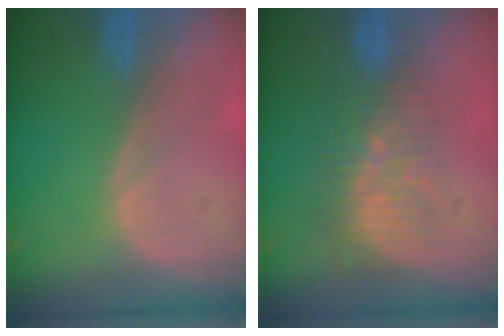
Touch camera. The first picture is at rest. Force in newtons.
{"total": 8.0, "press": 7.0, "slide": 3.8}